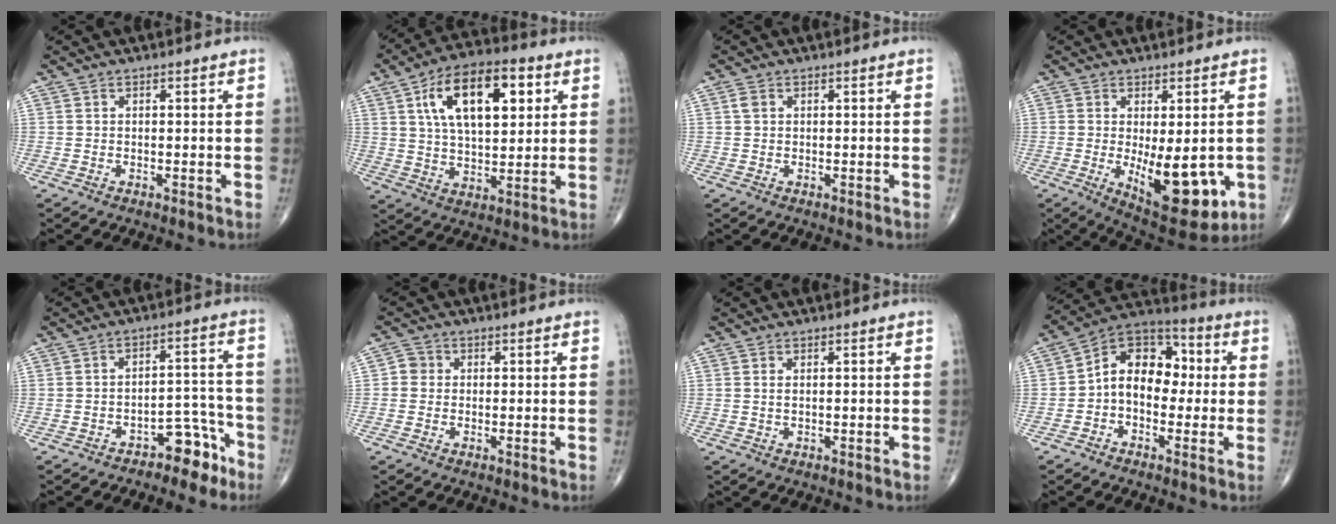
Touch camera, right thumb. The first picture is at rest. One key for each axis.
{"total": 17.2, "fx": 5.8, "fy": 8.5, "fz": 13.8, "tx": -0.203, "ty": -0.001, "tz": 0.095}
{"total": 1.2, "fx": 0.4, "fy": 0.9, "fz": 0.8, "tx": -0.017, "ty": 0.004, "tz": 0.008}
{"total": 13.6, "fx": -2.5, "fy": 5.7, "fz": 12.1, "tx": -0.150, "ty": -0.026, "tz": -0.017}
{"total": 7.1, "fx": -5.2, "fy": 3.6, "fz": 3.3, "tx": -0.020, "ty": 0.074, "tz": -0.076}
{"total": 2.3, "fx": 0.0, "fy": 2.2, "fz": 0.8, "tx": 0.000, "ty": 0.005, "tz": -0.006}
{"total": 0.8, "fx": 0.2, "fy": 0.3, "fz": 0.7, "tx": -0.015, "ty": 0.000, "tz": 0.006}
{"total": 12.4, "fx": -0.3, "fy": 8.8, "fz": 8.8, "tx": -0.102, "ty": 0.044, "tz": -0.022}